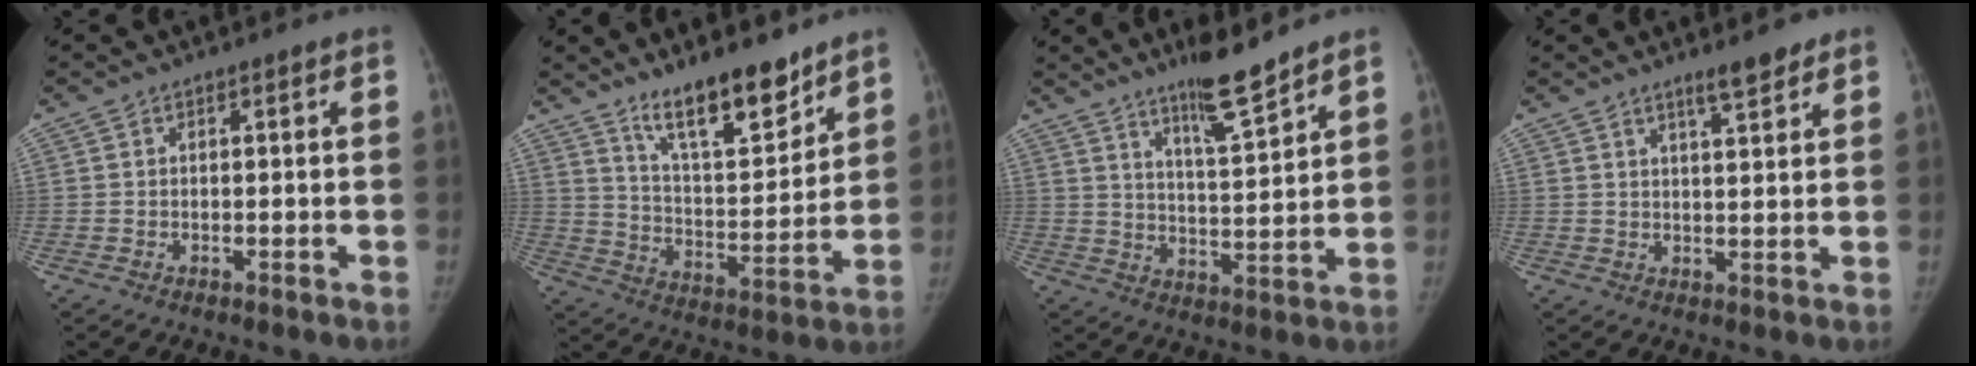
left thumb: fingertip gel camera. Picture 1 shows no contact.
{"total": 14.5, "force": [11.2, 4.1, 8.3], "torque": [-0.103, -0.085, 0.195]}
{"total": 9.1, "force": [7.2, 0.6, 5.5], "torque": [-0.089, -0.060, 0.128]}
{"total": 4.7, "force": [3.4, 0.9, 3.0], "torque": [-0.036, -0.022, 0.053]}